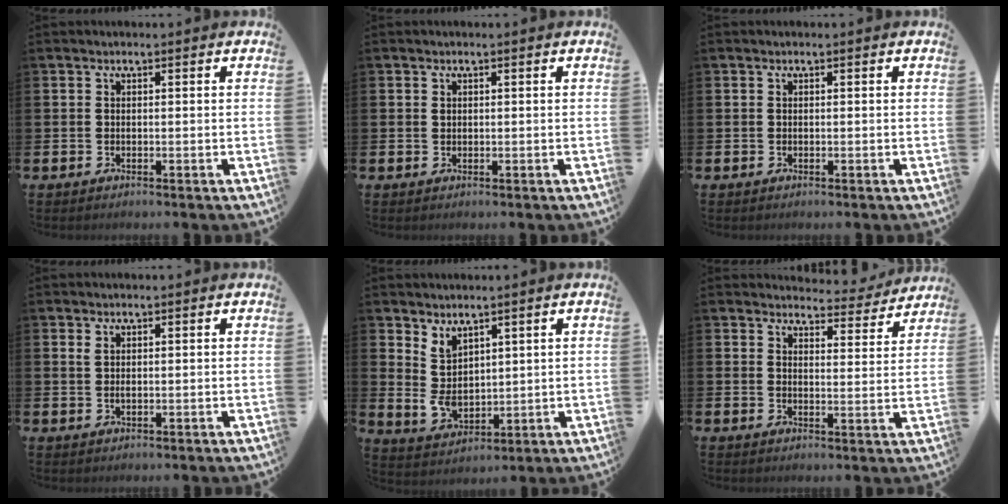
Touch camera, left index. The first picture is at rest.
{"total": 0.7, "force": [0.5, 0.5, 0.2], "torque": [0.011, -0.002, 0.005]}
{"total": 0.0}
{"total": 1.0, "force": [0.6, 0.5, 0.7], "torque": [-0.002, -0.001, 0.008]}
{"total": 4.2, "force": [2.5, 2.8, 1.8], "torque": [-0.041, -0.007, 0.047]}
{"total": 3.8, "force": [3.7, 0.9, 0.0], "torque": [0.003, -0.035, 0.059]}